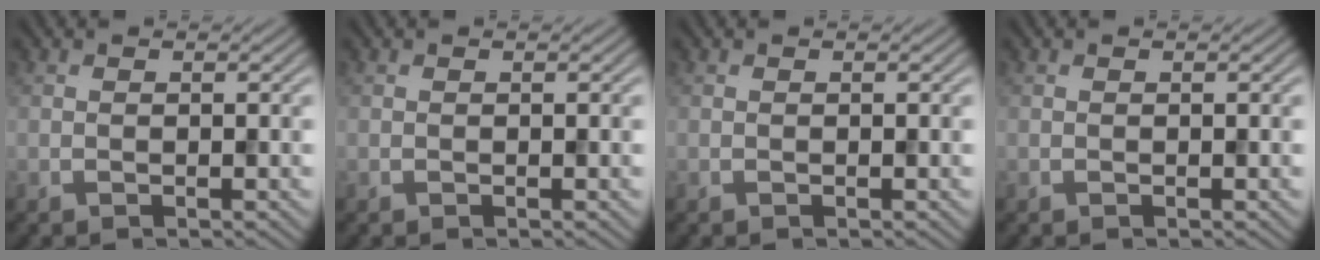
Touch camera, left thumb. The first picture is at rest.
{"total": 0.0}
{"total": 0.0}
{"total": 0.0}